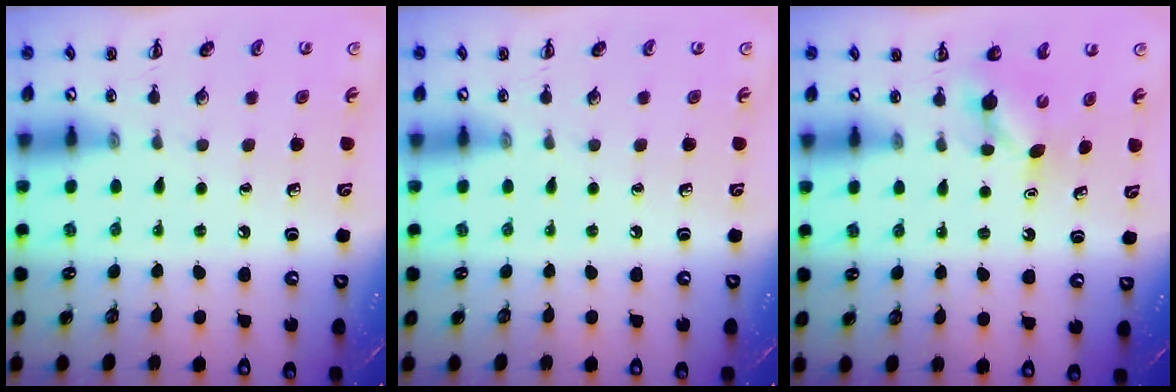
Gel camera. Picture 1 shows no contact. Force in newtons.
{"total": 0.0}
{"total": 3.8, "press": 3.6, "slide": 1.0}